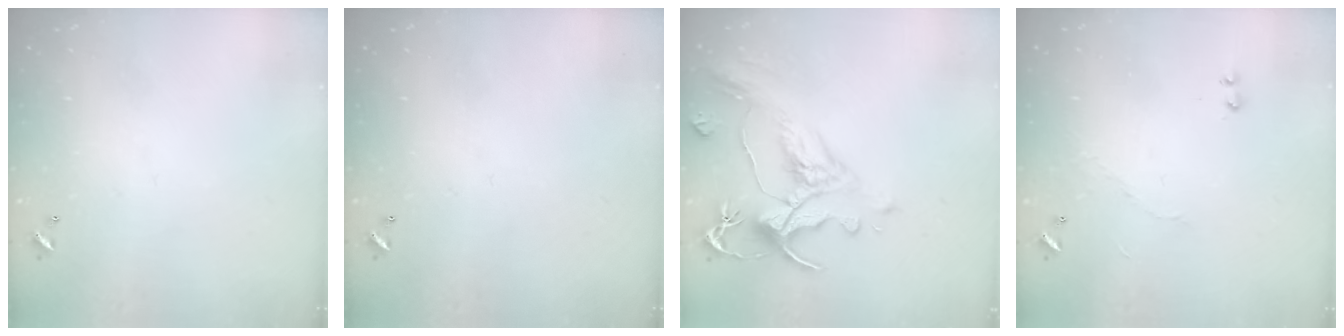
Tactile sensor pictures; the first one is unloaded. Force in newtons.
{"total": 0.0}
{"total": 1.5, "press": 0.2, "slide": 1.5}
{"total": 4.6, "press": 4.6, "slide": 0.3}